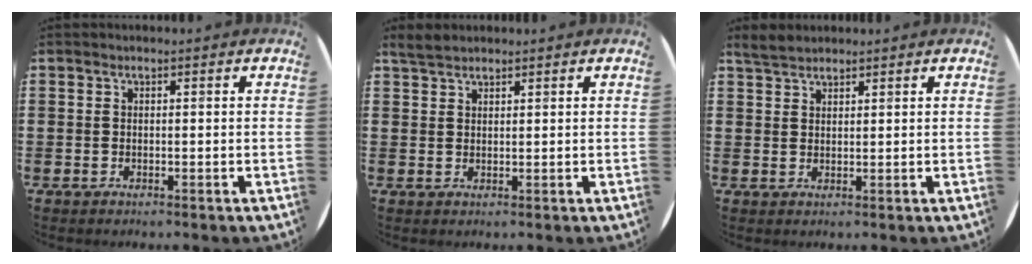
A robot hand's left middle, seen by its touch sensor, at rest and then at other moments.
{"total": 2.2, "force": [2.0, 0.6, 0.5], "torque": [-0.006, 0.003, 0.037]}
{"total": 2.5, "force": [2.3, 0.8, 0.6], "torque": [-0.015, 0.006, 0.044]}